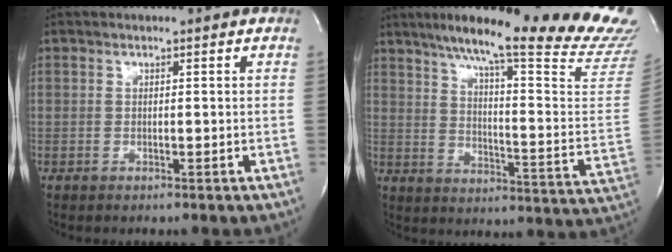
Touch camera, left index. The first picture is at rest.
{"total": 29.2, "force": [24.9, 0.0, 15.2], "torque": [-0.201, -0.089, 0.316]}